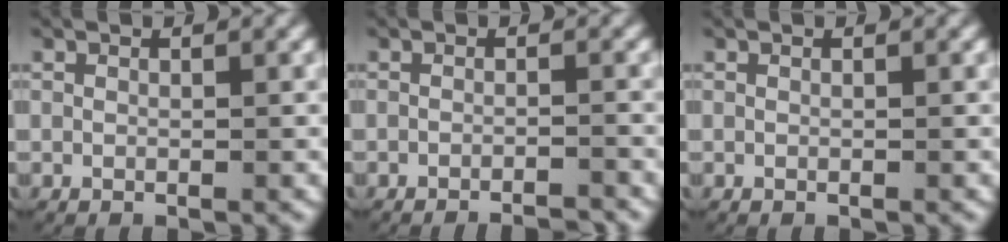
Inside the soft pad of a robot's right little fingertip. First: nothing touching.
{"total": 3.5, "force": [-3.4, 0.4, 0.5], "torque": [0.001, -0.007, -0.052]}
{"total": 0.0}